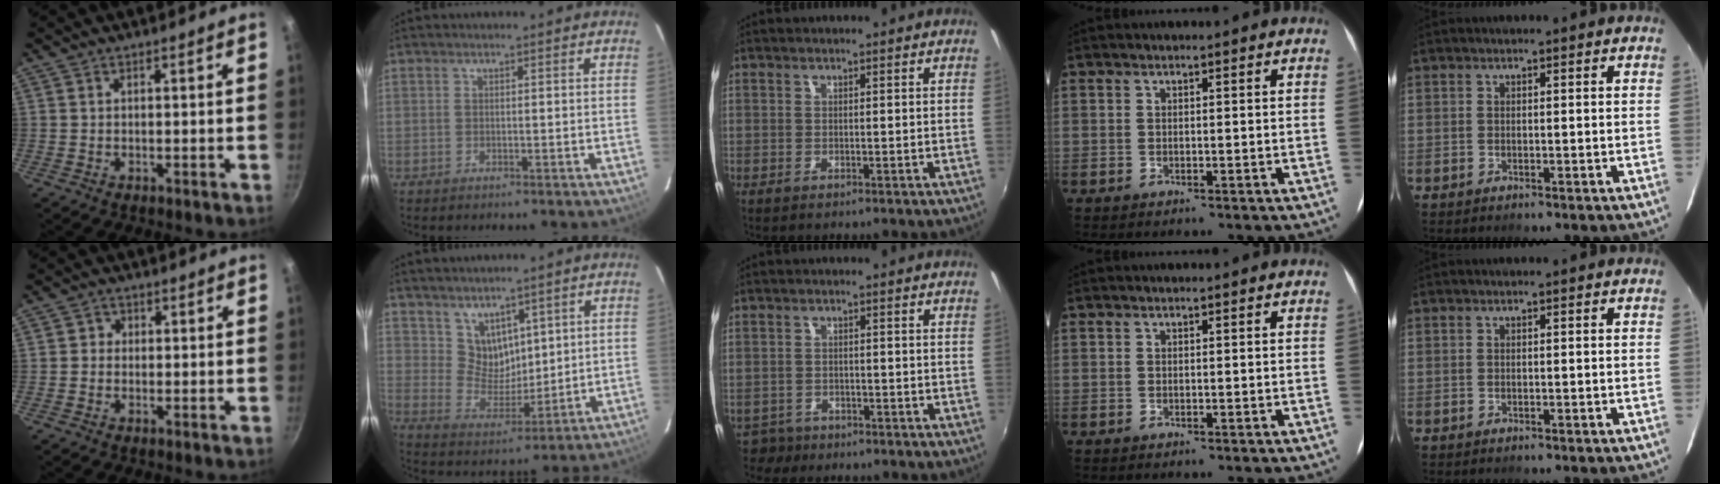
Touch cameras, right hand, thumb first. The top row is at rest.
{"thumb": {"total": 2.0, "force": [0.0, 1.9, 0.5], "torque": [0.006, 0.002, -0.006]}, "index": {"total": 7.1, "force": [4.6, 5.0, 2.2], "torque": [-0.032, -0.001, 0.099]}, "middle": {"total": 3.3, "force": [-2.5, 2.2, 0.2], "torque": [-0.014, 0.002, -0.043]}}